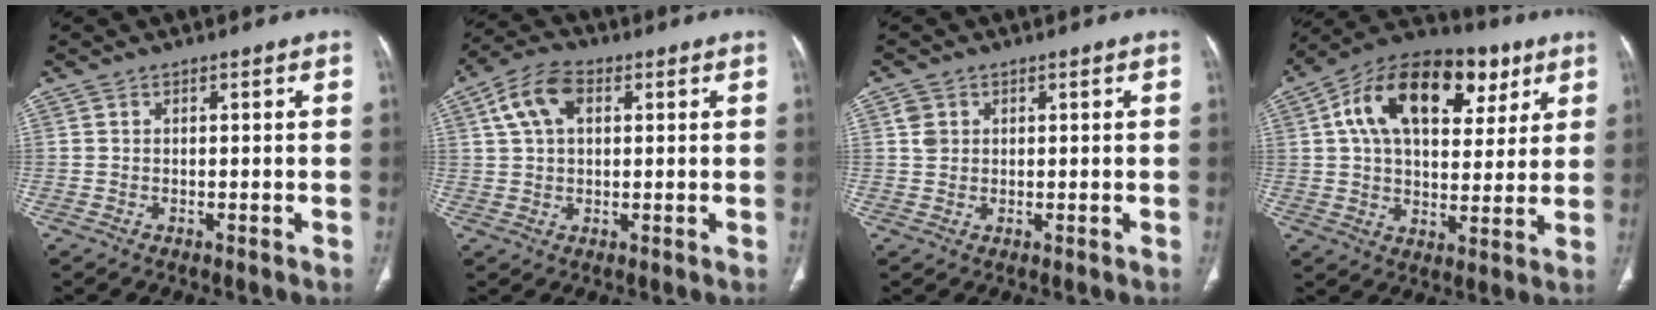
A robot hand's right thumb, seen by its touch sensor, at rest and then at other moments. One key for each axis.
{"total": 8.5, "fx": 2.7, "fy": 5.2, "fz": 6.1, "tx": -0.118, "ty": 0.016, "tz": 0.046}
{"total": 1.7, "fx": 0.5, "fy": 1.5, "fz": 0.7, "tx": -0.009, "ty": 0.001, "tz": 0.011}
{"total": 22.9, "fx": 8.8, "fy": 13.6, "fz": 16.2, "tx": -0.231, "ty": 0.017, "tz": 0.136}